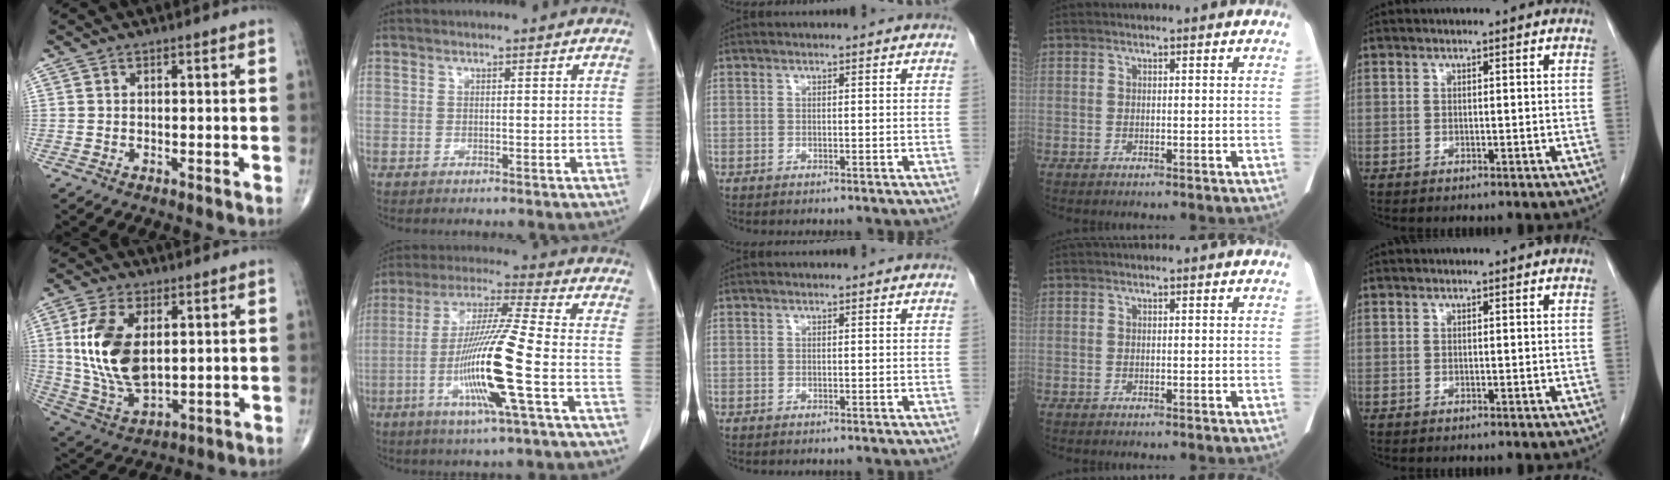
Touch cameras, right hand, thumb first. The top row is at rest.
{"thumb": {"total": 16.0, "force": [2.8, 8.8, 13.0], "torque": [-0.254, -0.015, 0.064]}, "index": {"total": 14.9, "force": [-4.1, -0.6, 14.3], "torque": [-0.287, -0.013, -0.084]}}